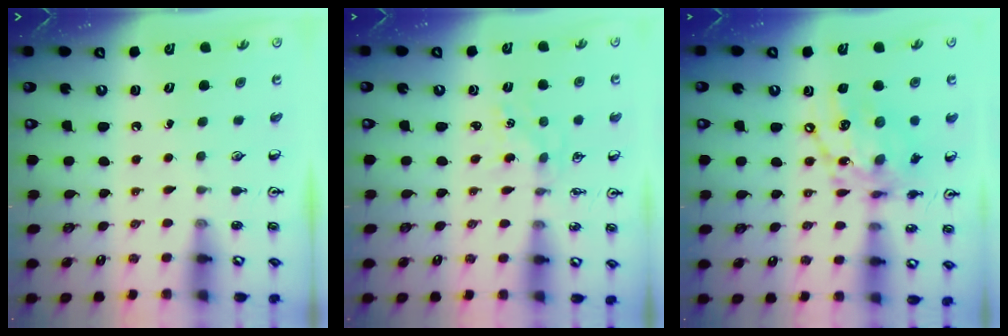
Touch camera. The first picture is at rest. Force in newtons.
{"total": 1.6, "press": 1.5, "slide": 0.2}
{"total": 14.2, "press": 14.2, "slide": 1.1}